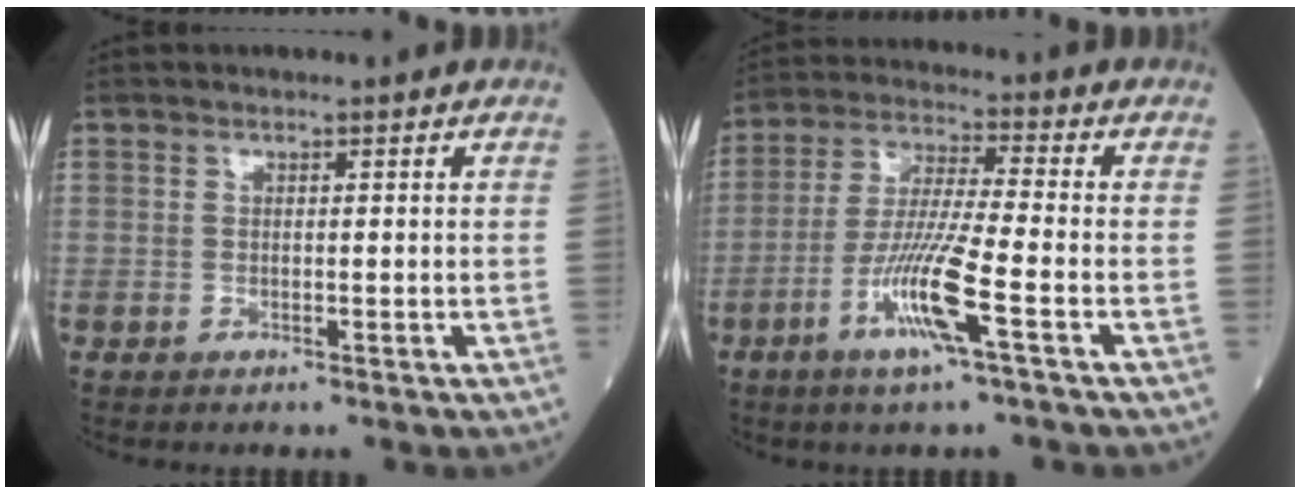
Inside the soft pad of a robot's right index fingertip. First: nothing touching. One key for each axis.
{"total": 10.5, "fx": -4.4, "fy": -0.1, "fz": 9.6, "tx": -0.191, "ty": -0.012, "tz": -0.089}